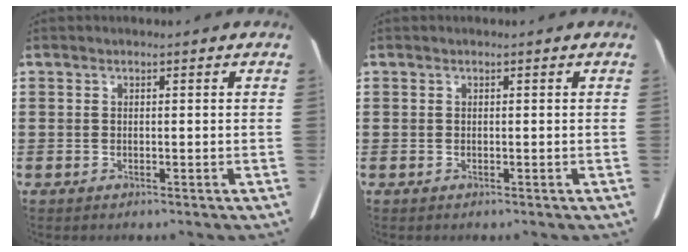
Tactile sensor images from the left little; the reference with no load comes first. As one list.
[{"total": 0.0}]